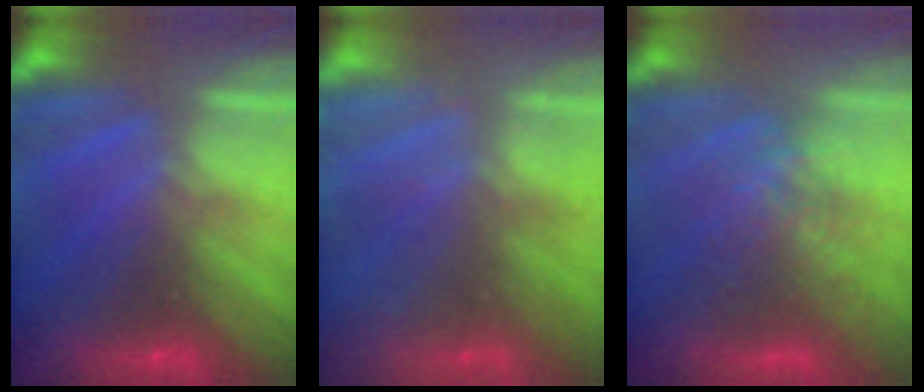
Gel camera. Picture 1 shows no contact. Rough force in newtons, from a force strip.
{"total": 2.2}
{"total": 3.6}